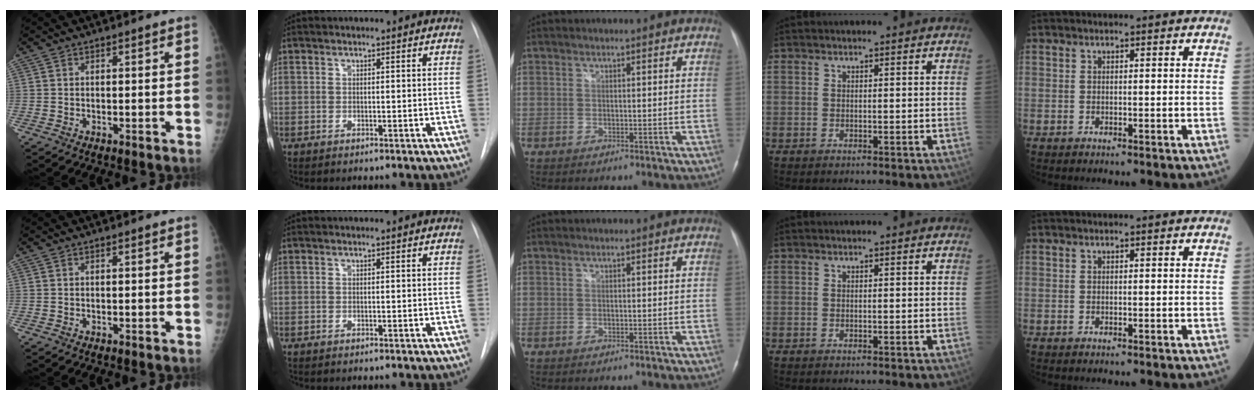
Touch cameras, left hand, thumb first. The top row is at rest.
{}